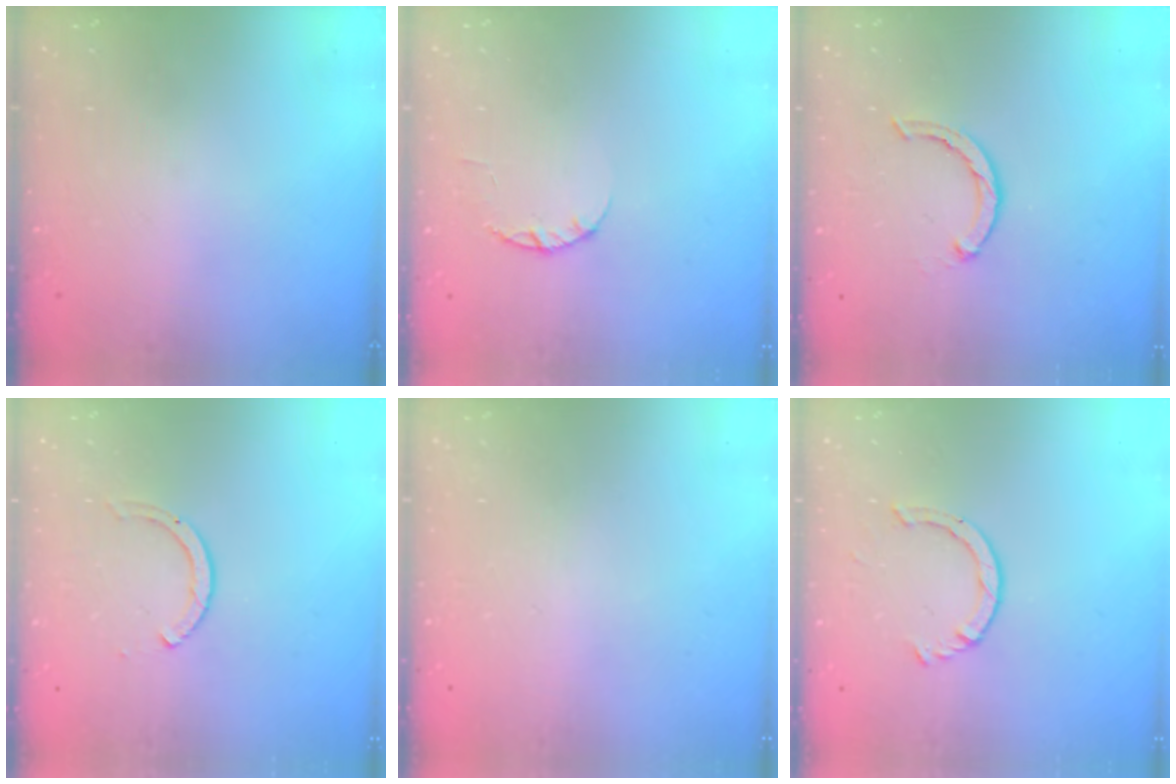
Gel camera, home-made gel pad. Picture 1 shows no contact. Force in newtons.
{"total": 2.4, "press": 2.3, "slide": 0.4}
{"total": 3.1, "press": 3.0, "slide": 0.5}
{"total": 2.6, "press": 2.6, "slide": 0.3}
{"total": 2.6, "press": 2.6, "slide": 0.2}
{"total": 2.3, "press": 2.3, "slide": 0.2}